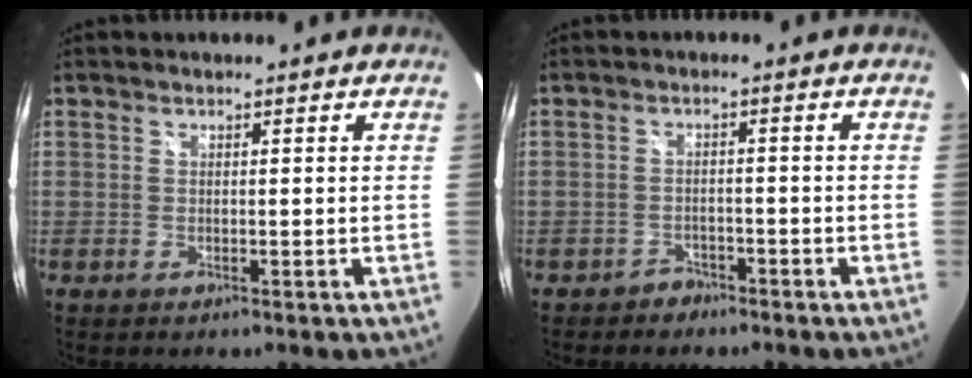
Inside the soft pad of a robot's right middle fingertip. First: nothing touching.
{"total": 2.9, "force": [-2.3, 1.8, 0.0], "torque": [-0.007, 0.008, -0.034]}